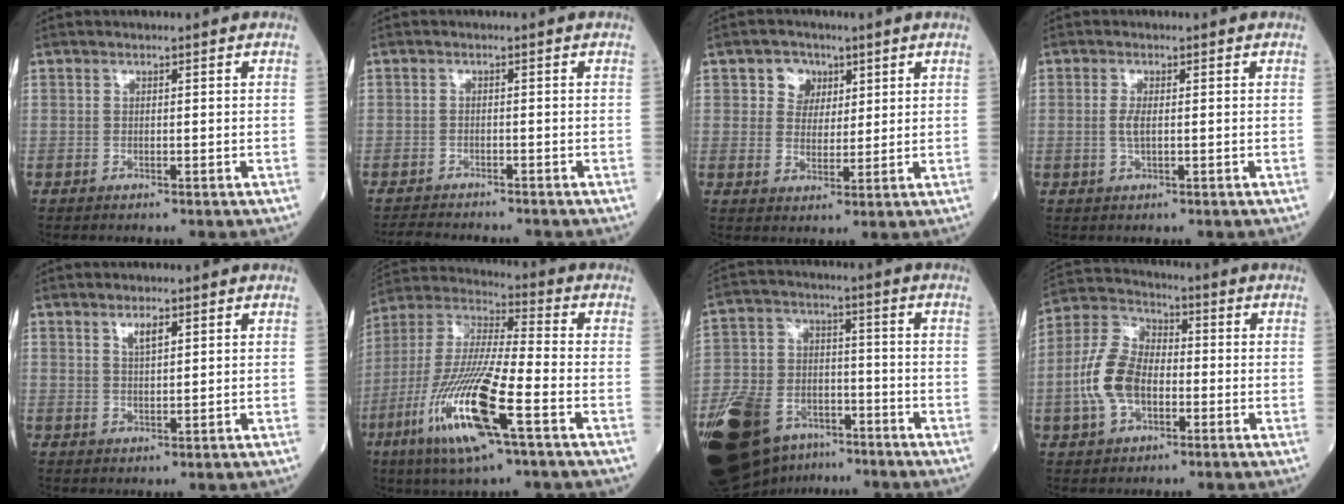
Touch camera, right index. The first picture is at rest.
{"total": 4.8, "force": [-4.6, 0.6, 1.1], "torque": [-0.012, -0.014, -0.078]}
{"total": 4.3, "force": [2.1, 3.6, 1.2], "torque": [-0.019, 0.011, 0.037]}
{"total": 1.9, "force": [0.0, 0.6, 1.8], "torque": [-0.043, -0.002, 0.001]}
{"total": 2.5, "force": [1.5, 0.6, 1.9], "torque": [-0.036, 0.001, 0.030]}
{"total": 18.5, "force": [-7.6, 2.0, 16.7], "torque": [-0.363, -0.030, -0.143]}
{"total": 23.7, "force": [-14.3, 13.4, 13.3], "torque": [-0.342, -0.008, -0.248]}
{"total": 10.2, "force": [-2.0, 6.2, 7.8], "torque": [-0.183, 0.023, -0.043]}